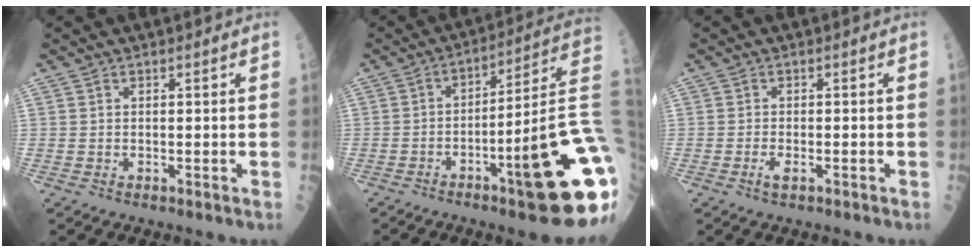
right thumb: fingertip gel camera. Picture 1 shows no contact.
{"total": 21.8, "force": [-5.8, 2.8, 20.8], "torque": [-0.228, 0.016, -0.081]}
{"total": 1.7, "force": [-0.8, 0.6, 1.4], "torque": [-0.026, 0.000, -0.016]}